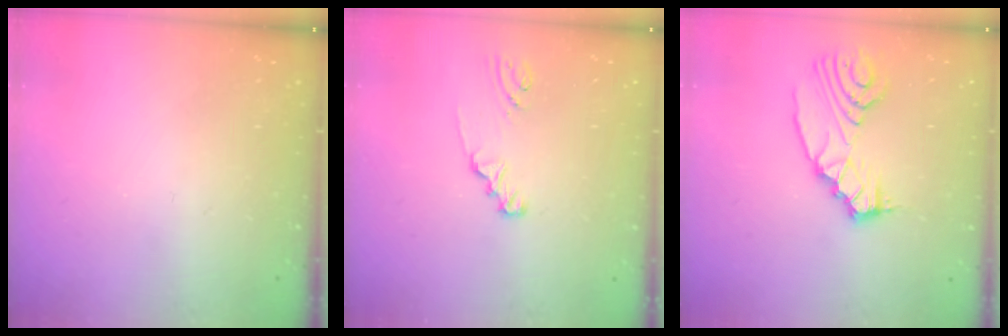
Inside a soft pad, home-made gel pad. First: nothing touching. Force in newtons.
{"total": 2.2, "press": 2.2, "slide": 0.2}
{"total": 10.0, "press": 9.3, "slide": 3.7}